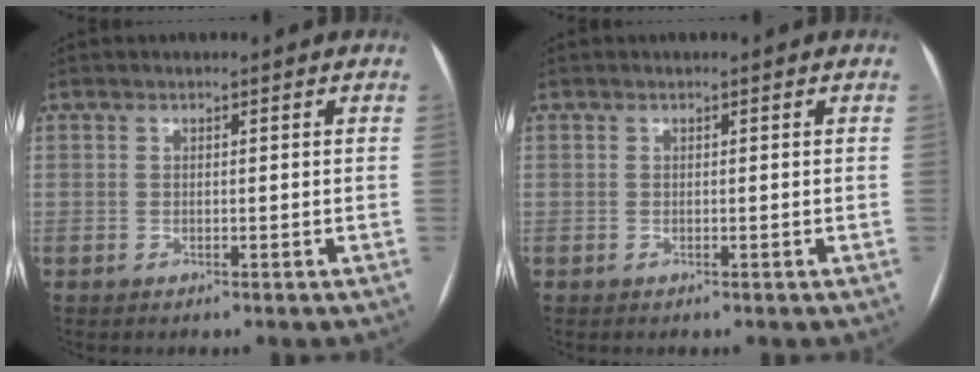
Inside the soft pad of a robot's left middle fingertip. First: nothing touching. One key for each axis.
{"total": 0.0}